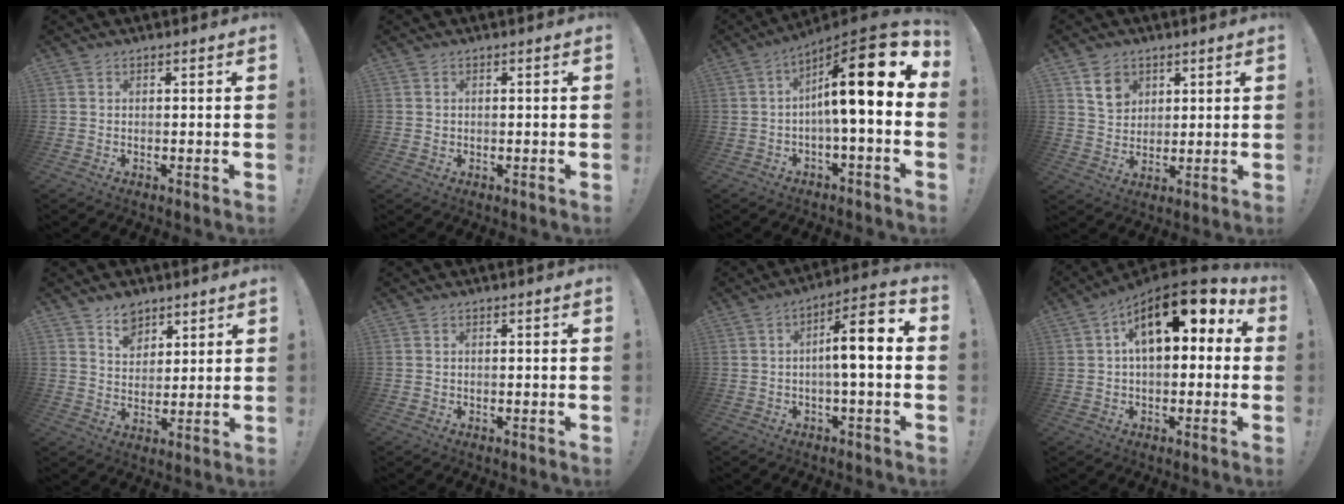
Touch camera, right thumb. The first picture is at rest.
{"total": 0.7, "force": [0.1, 0.7, 0.1], "torque": [-0.009, 0.006, 0.004]}
{"total": 18.2, "force": [3.6, 2.9, 17.6], "torque": [-0.265, -0.028, 0.051]}
{"total": 7.6, "force": [4.1, 5.8, 2.6], "torque": [-0.029, -0.020, 0.078]}
{"total": 7.6, "force": [5.5, 5.1, 1.5], "torque": [-0.026, -0.036, 0.106]}
{"total": 0.6, "force": [-0.1, 0.5, 0.0], "torque": [-0.006, 0.005, -0.001]}
{"total": 11.1, "force": [0.4, 2.4, 10.8], "torque": [-0.160, -0.001, -0.002]}
{"total": 15.7, "force": [6.2, 7.4, 12.4], "torque": [-0.175, -0.025, 0.105]}